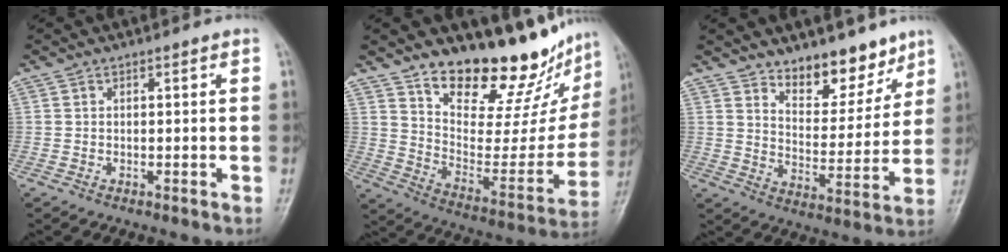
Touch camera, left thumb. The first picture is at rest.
{"total": 21.8, "force": [17.9, 7.6, 9.9], "torque": [-0.093, -0.122, 0.272]}
{"total": 10.8, "force": [8.4, 4.9, 4.6], "torque": [-0.033, -0.068, 0.143]}